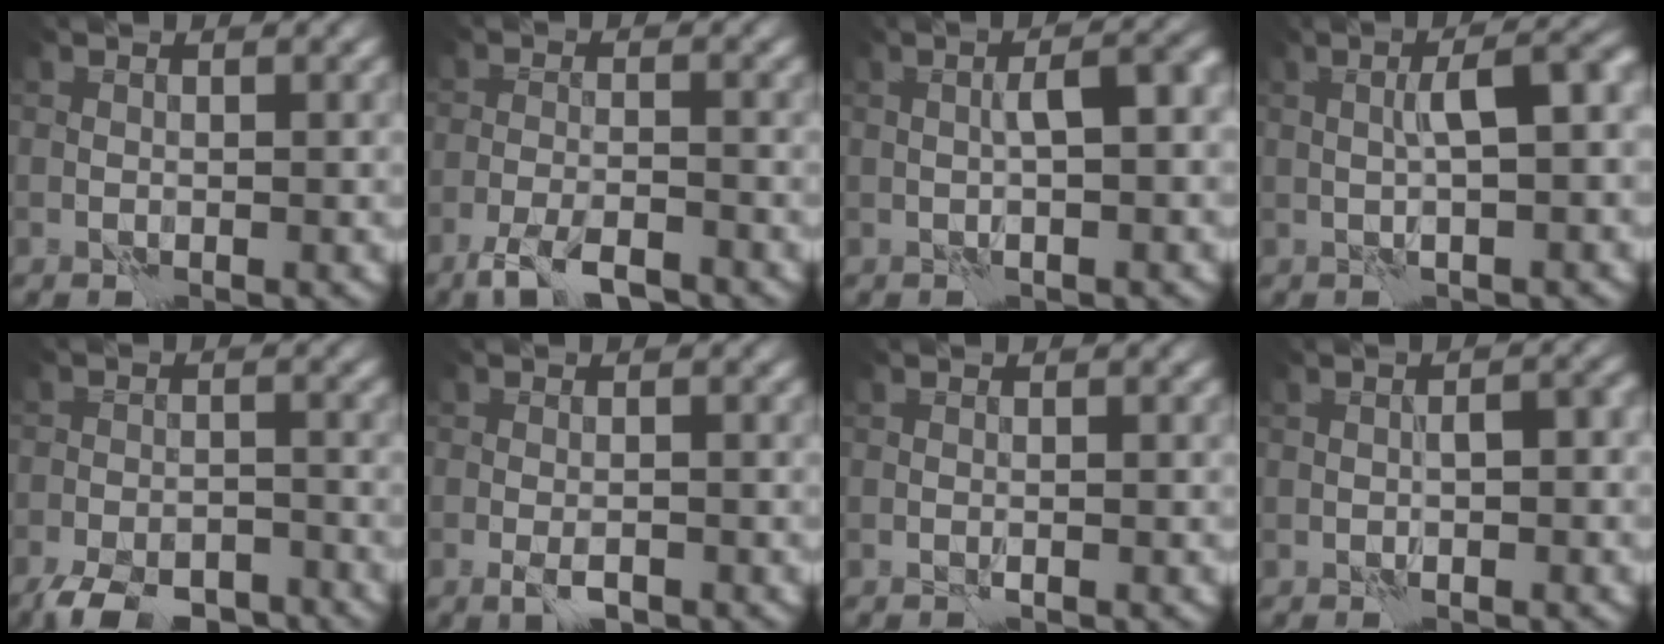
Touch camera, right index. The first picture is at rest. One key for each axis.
{"total": 4.5, "fx": -3.5, "fy": 1.0, "fz": 2.7, "tx": -0.049, "ty": -0.004, "tz": -0.068}
{"total": 3.5, "fx": 0.1, "fy": 0.6, "fz": 3.4, "tx": -0.059, "ty": 0.013, "tz": 0.003}
{"total": 4.7, "fx": 0.5, "fy": 0.8, "fz": 4.7, "tx": -0.075, "ty": 0.015, "tz": 0.009}
{"total": 7.5, "fx": -6.3, "fy": 2.5, "fz": 3.3, "tx": -0.048, "ty": -0.017, "tz": -0.103}
{"total": 1.7, "fx": -0.8, "fy": 0.5, "fz": 1.4, "tx": -0.028, "ty": -0.003, "tz": -0.013}
{"total": 0.0}
{"total": 2.0, "fx": -0.5, "fy": 0.7, "fz": 1.9, "tx": -0.026, "ty": 0.007, "tz": -0.004}